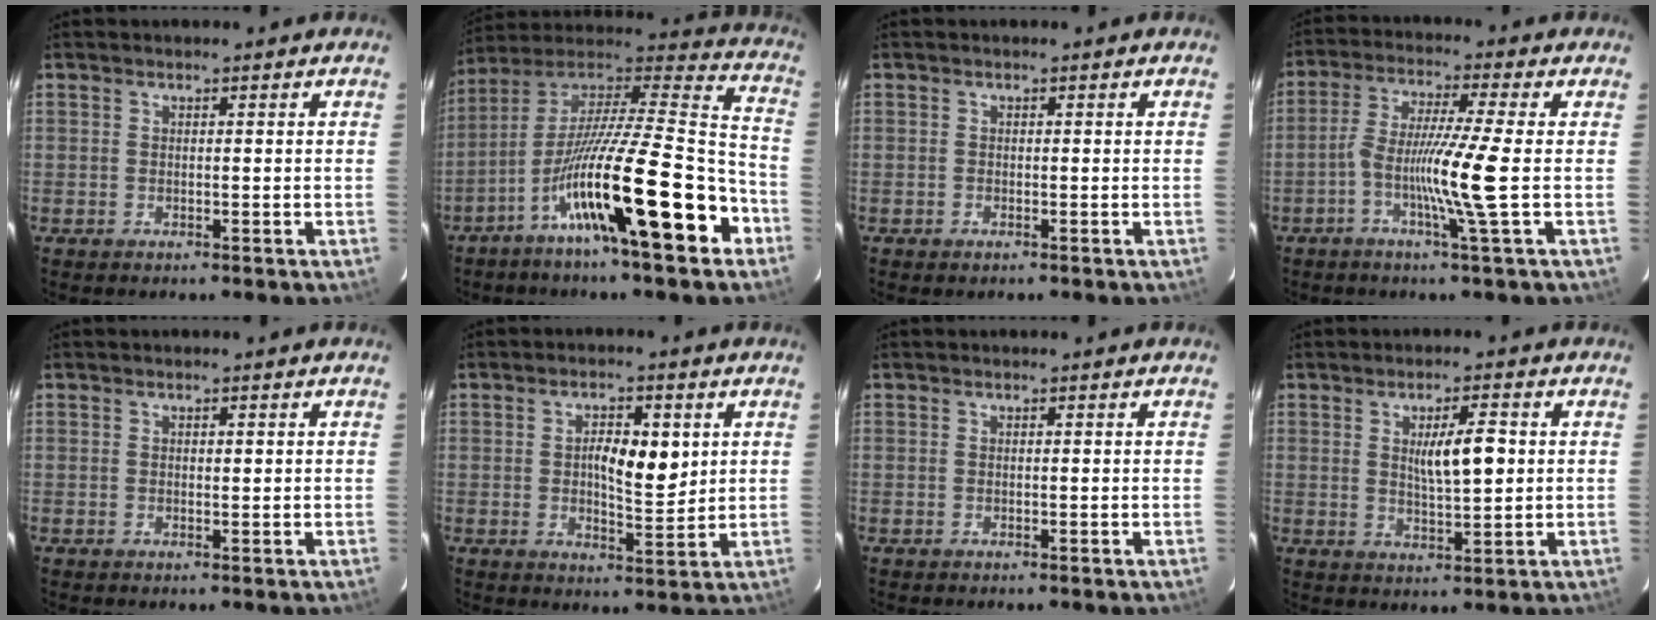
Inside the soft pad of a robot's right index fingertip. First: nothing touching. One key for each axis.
{"total": 23.6, "fx": -10.6, "fy": 1.8, "fz": 21.0, "tx": -0.344, "ty": -0.020, "tz": -0.182}
{"total": 0.6, "fx": -0.4, "fy": 0.3, "fz": 0.2, "tx": -0.008, "ty": 0.001, "tz": -0.002}
{"total": 9.0, "fx": -2.2, "fy": -1.7, "fz": 8.6, "tx": -0.167, "ty": -0.006, "tz": -0.044}
{"total": 0.6, "fx": 0.2, "fy": 0.3, "fz": 0.5, "tx": -0.007, "ty": 0.000, "tz": 0.004}
{"total": 6.7, "fx": 1.3, "fy": 2.4, "fz": 6.1, "tx": -0.097, "ty": 0.002, "tz": 0.024}
{"total": 0.0}
{"total": 6.1, "fx": 1.1, "fy": 1.2, "fz": 5.9, "tx": -0.098, "ty": 0.000, "tz": 0.023}